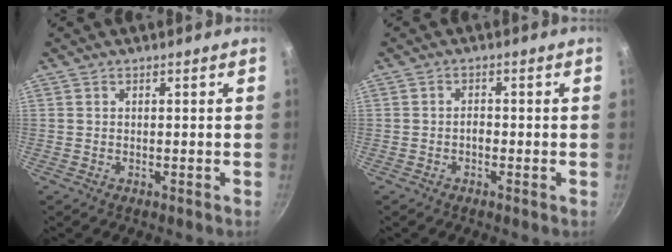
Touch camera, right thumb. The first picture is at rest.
{"total": 1.4, "force": [-0.6, 0.8, 1.0], "torque": [-0.017, 0.006, -0.013]}